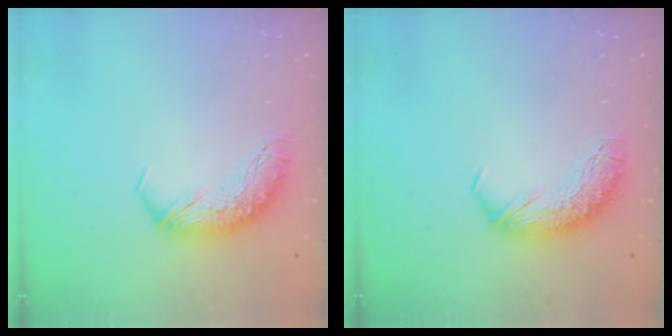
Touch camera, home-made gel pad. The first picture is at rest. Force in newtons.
{"total": 0.0}